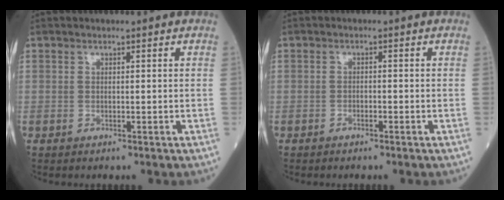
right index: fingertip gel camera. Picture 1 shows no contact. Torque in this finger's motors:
{"motor_torque": [-0.03, 0.02, -0.05, -0.01]}